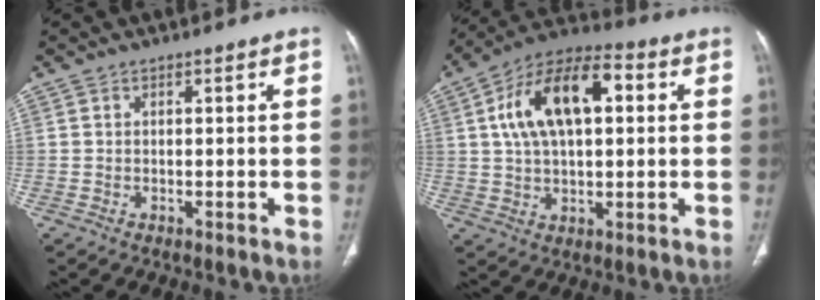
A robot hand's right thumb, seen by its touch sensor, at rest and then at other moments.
{"total": 16.3, "force": [3.8, 8.5, 13.5], "torque": [-0.229, 0.024, 0.059]}